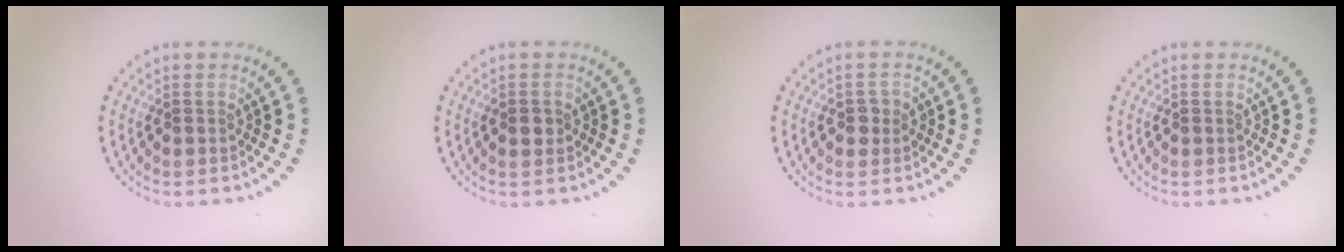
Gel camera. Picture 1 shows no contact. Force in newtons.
{"total": 1.2, "press": 1.2, "slide": 0.1}
{"total": 1.5, "press": 1.5, "slide": 0.2}
{"total": 0.0}